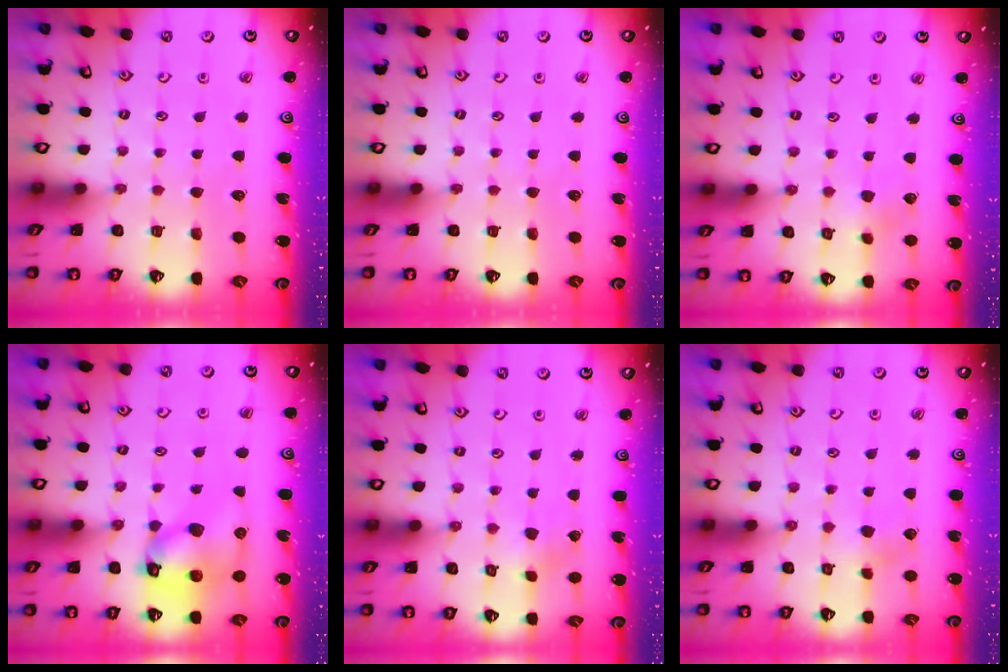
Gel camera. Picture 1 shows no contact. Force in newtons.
{"total": 0.0}
{"total": 3.4, "press": 3.4, "slide": 0.3}
{"total": 12.0, "press": 11.9, "slide": 1.8}
{"total": 1.8, "press": 1.8, "slide": 0.2}
{"total": 3.3, "press": 3.2, "slide": 0.7}